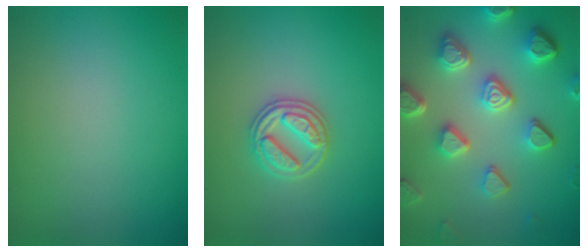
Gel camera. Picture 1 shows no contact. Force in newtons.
{"total": 3.0, "press": 2.8, "slide": 1.0}
{"total": 7.3, "press": 5.6, "slide": 4.7}